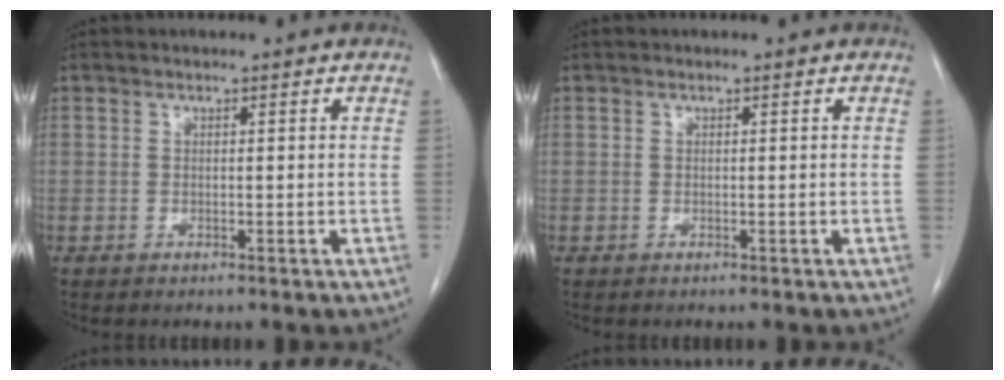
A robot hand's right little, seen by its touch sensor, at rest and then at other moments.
{"total": 0.0}